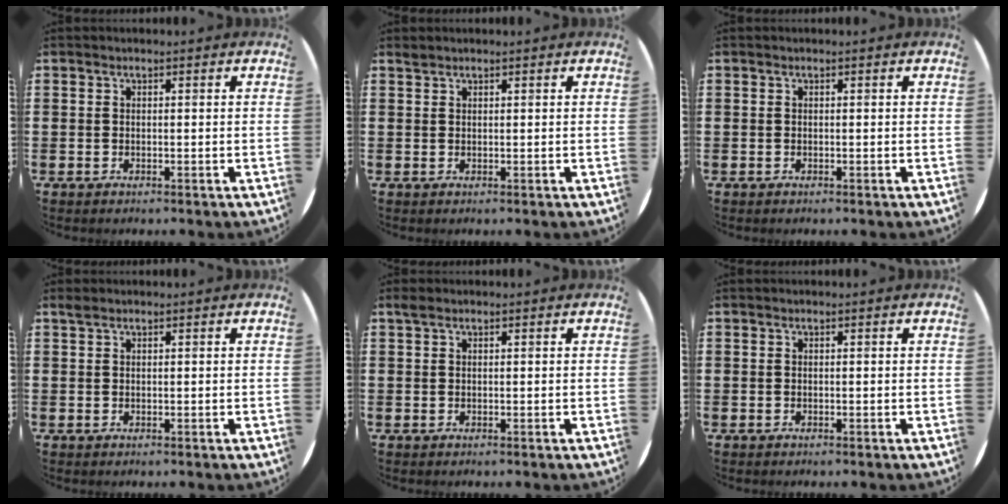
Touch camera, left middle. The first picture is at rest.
{"total": 0.6, "force": [0.6, 0.1, -0.1], "torque": [-0.001, 0.002, 0.013]}
{"total": 0.0}
{"total": 0.6, "force": [0.6, 0.1, 0.2], "torque": [-0.005, 0.001, 0.011]}
{"total": 0.6, "force": [0.5, 0.3, 0.3], "torque": [-0.008, 0.002, 0.009]}
{"total": 0.0}